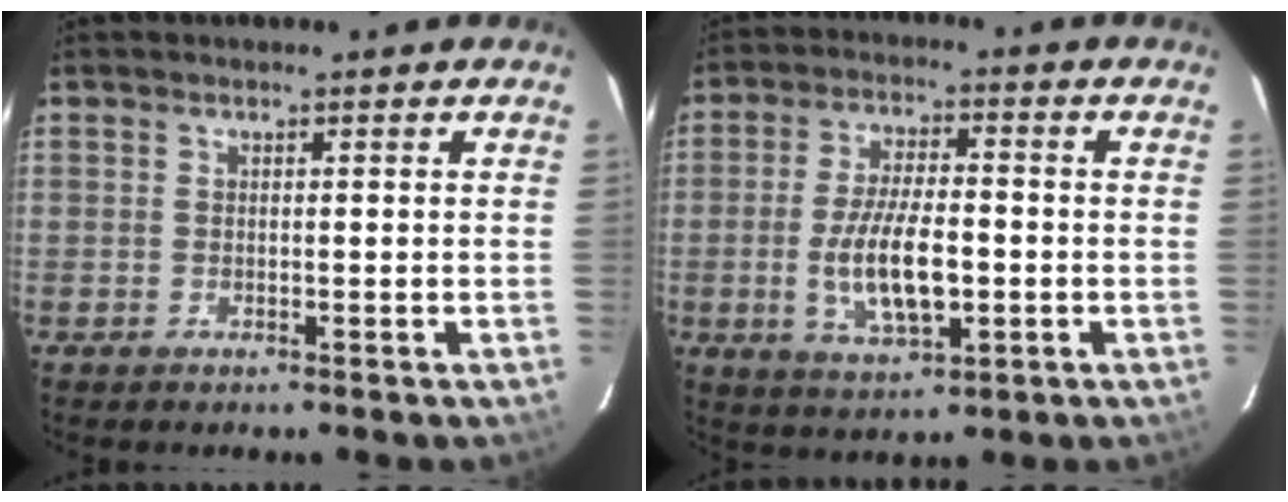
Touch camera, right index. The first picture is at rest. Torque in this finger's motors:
{"motor_torque": [0.64, 0.12, 0.55, 0.15]}